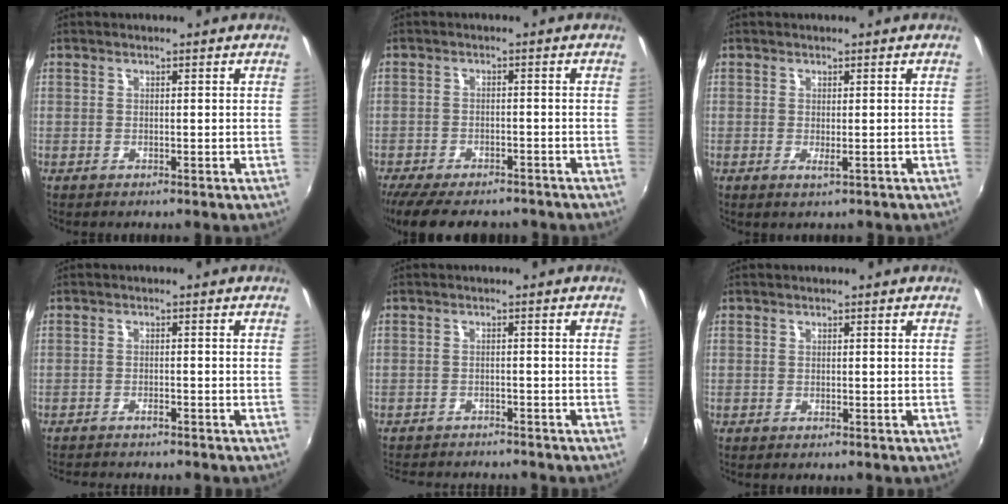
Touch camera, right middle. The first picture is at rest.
{"total": 12.8, "force": [-10.3, 4.6, 6.0], "torque": [-0.136, -0.025, -0.161]}
{"total": 1.0, "force": [-0.3, -0.1, 1.0], "torque": [-0.016, -0.003, -0.004]}
{"total": 4.7, "force": [-4.2, 0.8, 1.8], "torque": [-0.048, -0.010, -0.067]}
{"total": 8.4, "force": [-7.7, 2.1, 2.5], "torque": [-0.066, -0.012, -0.114]}
{"total": 0.0}